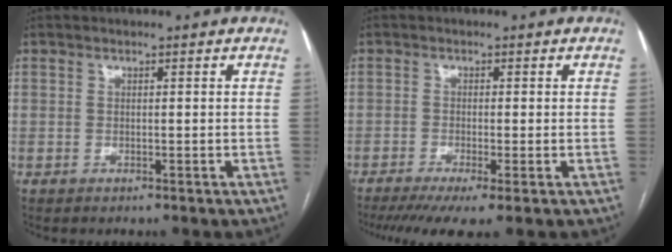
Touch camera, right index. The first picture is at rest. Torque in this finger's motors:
{"motor_torque": [0.99, -1.03, 0.48, 0.11]}